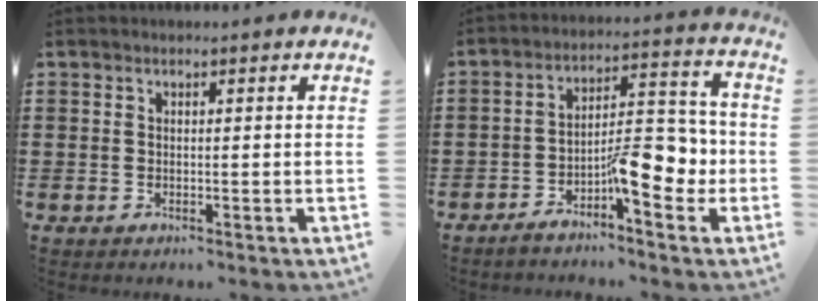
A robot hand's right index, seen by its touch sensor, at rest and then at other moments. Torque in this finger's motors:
{"motor_torque": [1.15, -0.01, 0.63, 0.11]}